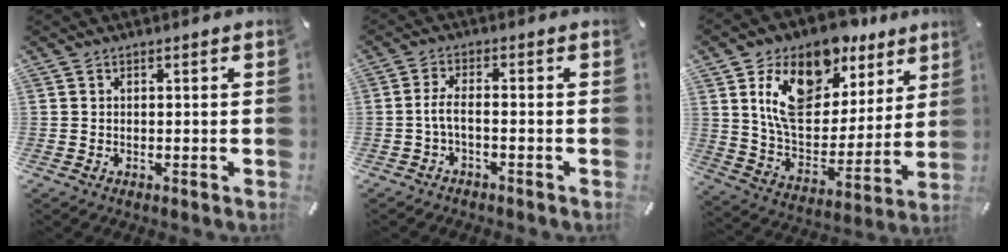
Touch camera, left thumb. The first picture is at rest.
{"total": 3.8, "force": [-1.3, 1.0, 3.4], "torque": [-0.075, 0.001, -0.029]}
{"total": 17.9, "force": [10.5, 11.0, 9.5], "torque": [-0.175, -0.051, 0.188]}